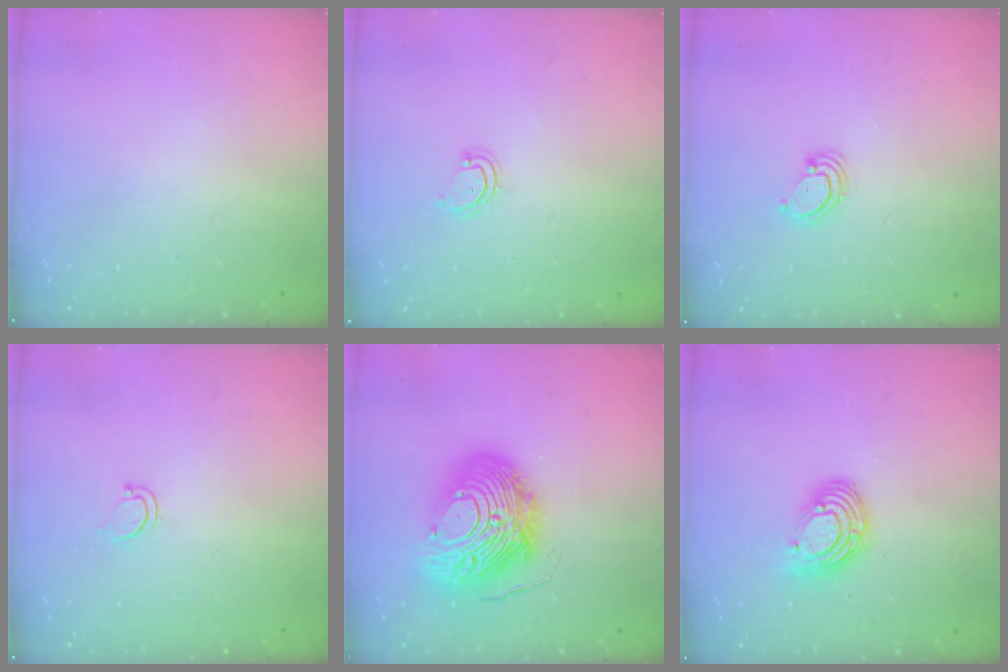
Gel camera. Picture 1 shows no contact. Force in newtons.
{"total": 2.8, "press": 2.8, "slide": 0.3}
{"total": 3.0, "press": 3.0, "slide": 0.3}
{"total": 2.8, "press": 2.8, "slide": 0.2}
{"total": 19.8, "press": 19.7, "slide": 1.9}
{"total": 10.3, "press": 10.3, "slide": 1.0}